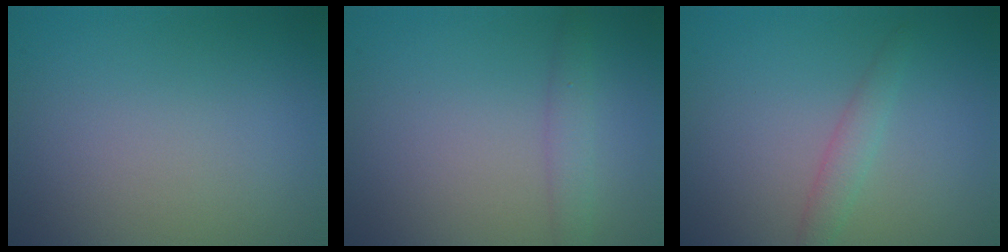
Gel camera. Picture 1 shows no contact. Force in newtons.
{"total": 1.7, "press": 1.7, "slide": 0.2}
{"total": 1.7, "press": 1.7, "slide": 0.1}